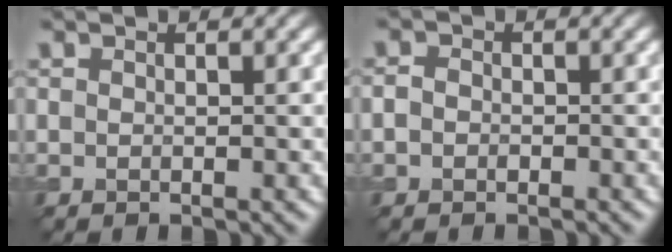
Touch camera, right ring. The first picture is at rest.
{"total": 1.1, "force": [-0.5, 0.8, 0.5], "torque": [-0.004, 0.007, -0.011]}